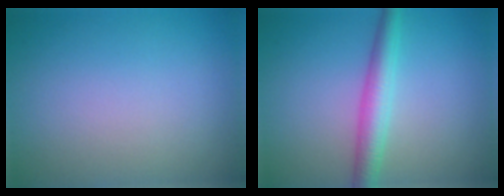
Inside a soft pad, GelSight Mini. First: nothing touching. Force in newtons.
{"total": 3.5, "press": 3.5, "slide": 0.0}